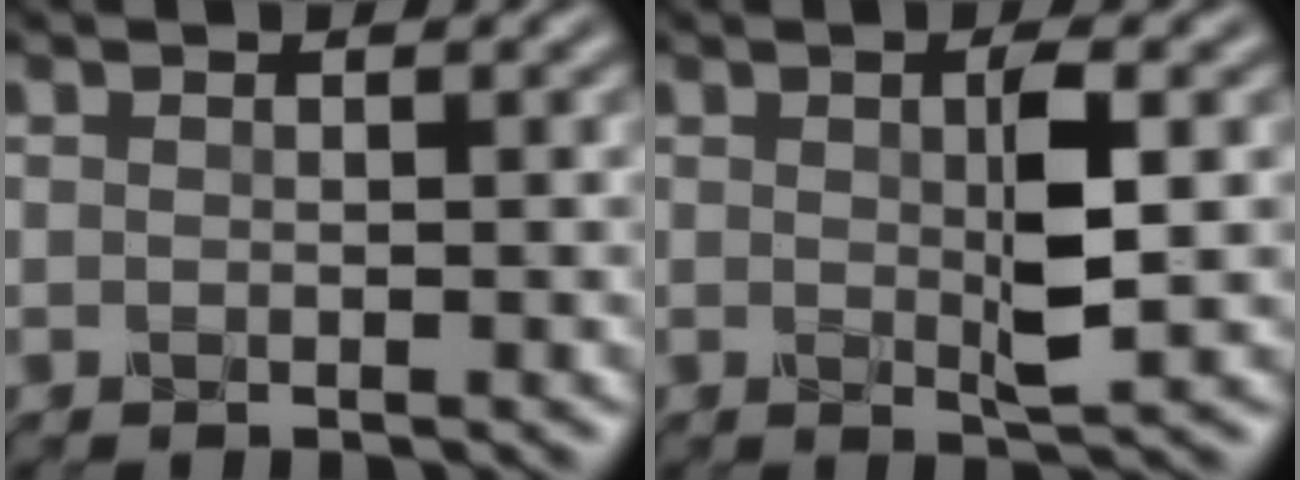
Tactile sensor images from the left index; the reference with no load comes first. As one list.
[{"total": 3.7, "force": [0.3, 0.7, 3.6], "torque": [-0.065, -0.004, 0.007]}]